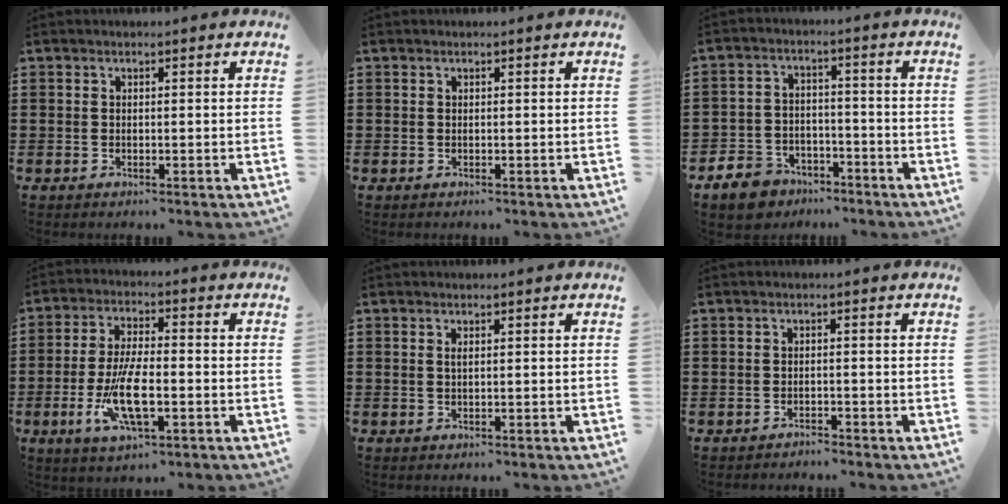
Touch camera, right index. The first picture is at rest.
{"total": 0.0}
{"total": 5.9, "force": [-5.2, 2.5, 1.2], "torque": [-0.042, 0.019, -0.107]}
{"total": 9.9, "force": [-2.8, 3.1, 9.0], "torque": [-0.194, -0.021, -0.050]}
{"total": 0.6, "force": [0.2, 0.1, 0.6], "torque": [-0.013, 0.000, 0.004]}
{"total": 1.3, "force": [-1.3, 0.1, -0.1], "torque": [-0.002, 0.003, -0.028]}